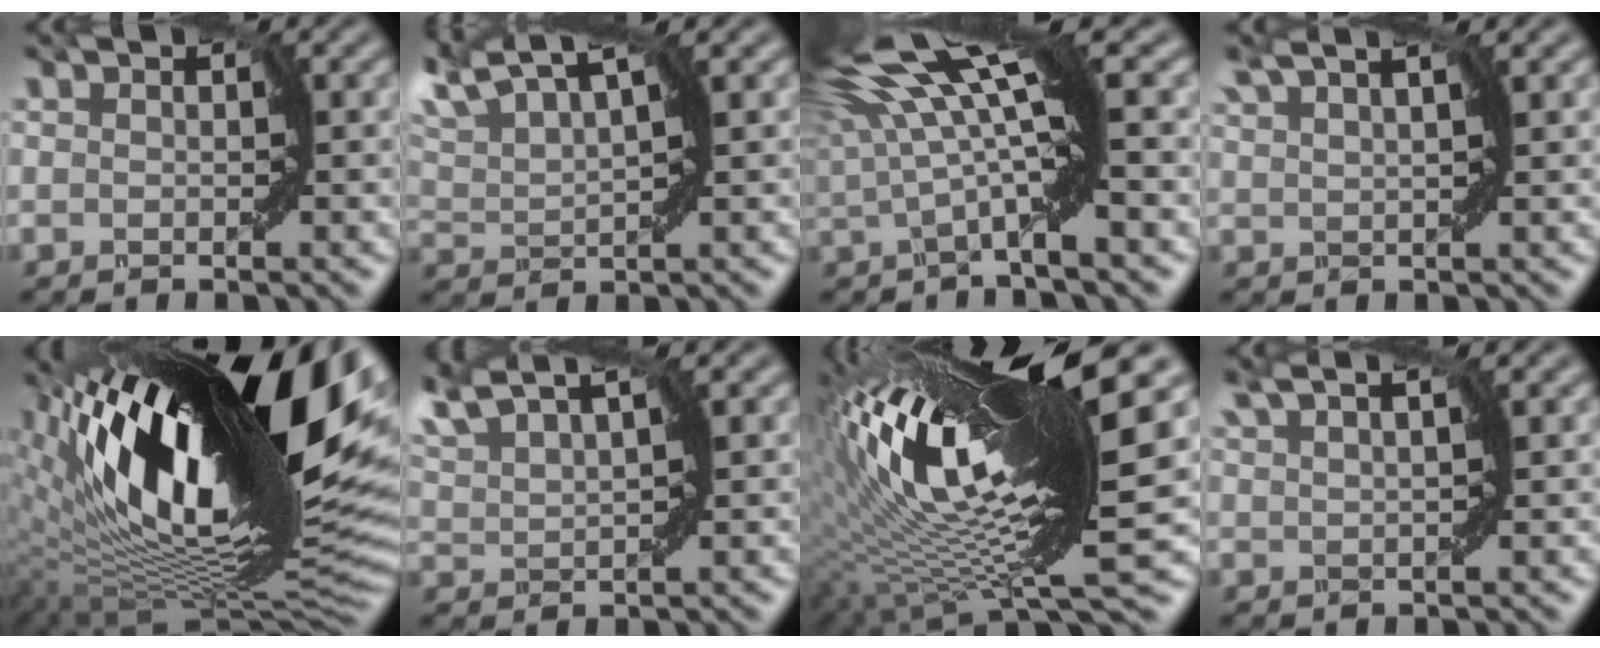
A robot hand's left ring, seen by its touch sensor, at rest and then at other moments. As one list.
[{"total": 6.6, "force": [5.8, 0.9, 3.0], "torque": [-0.085, 0.026, 0.101]}, {"total": 7.7, "force": [2.4, 0.9, 7.2], "torque": [-0.137, 0.003, 0.038]}, {"total": 2.9, "force": [2.1, 0.1, 1.9], "torque": [-0.036, 0.008, 0.037]}, {"total": 19.9, "force": [6.5, 6.7, 17.6], "torque": [-0.288, 0.009, 0.113]}, {"total": 6.0, "force": [5.1, 1.3, 2.9], "torque": [-0.084, 0.025, 0.077]}, {"total": 15.1, "force": [3.6, 2.8, 14.4], "torque": [-0.270, 0.000, 0.067]}, {"total": 2.4, "force": [1.7, -0.2, 1.7], "torque": [-0.032, 0.008, 0.028]}]